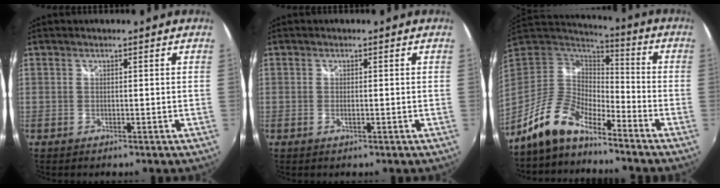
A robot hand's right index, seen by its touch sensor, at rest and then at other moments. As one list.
[{"total": 0.9, "force": [-0.3, 0.3, 0.8], "torque": [-0.016, -0.001, -0.006]}, {"total": 11.7, "force": [-9.4, 3.6, 6.0], "torque": [-0.126, 0.009, -0.187]}]